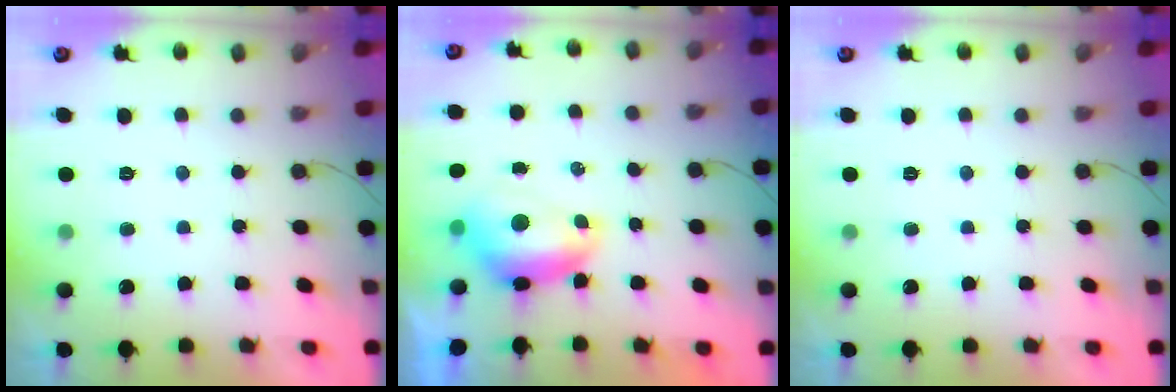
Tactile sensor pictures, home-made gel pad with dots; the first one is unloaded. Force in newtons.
{"total": 9.7, "press": 9.6, "slide": 1.3}
{"total": 0.0}